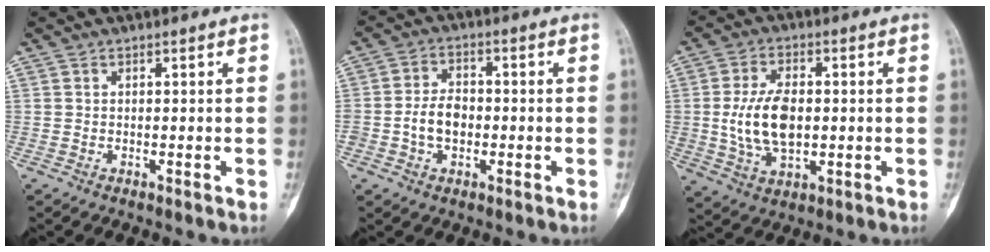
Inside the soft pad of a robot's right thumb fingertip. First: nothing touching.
{"total": 6.1, "force": [-1.2, 4.3, 4.1], "torque": [-0.063, 0.019, -0.024]}
{"total": 11.0, "force": [0.1, 6.4, 9.0], "torque": [-0.168, 0.000, 0.009]}